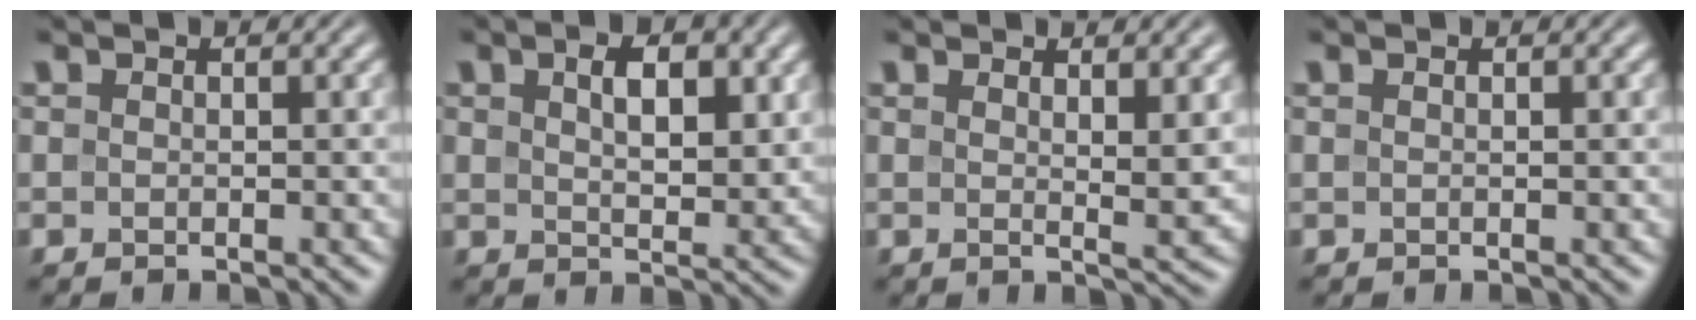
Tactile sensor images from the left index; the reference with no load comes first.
{"total": 4.3, "force": [1.5, 2.2, 3.3], "torque": [-0.057, -0.002, 0.028]}
{"total": 3.6, "force": [1.3, 0.8, 3.3], "torque": [-0.043, -0.009, 0.020]}
{"total": 0.6, "force": [0.2, 0.2, 0.5], "torque": [-0.007, 0.003, -0.002]}